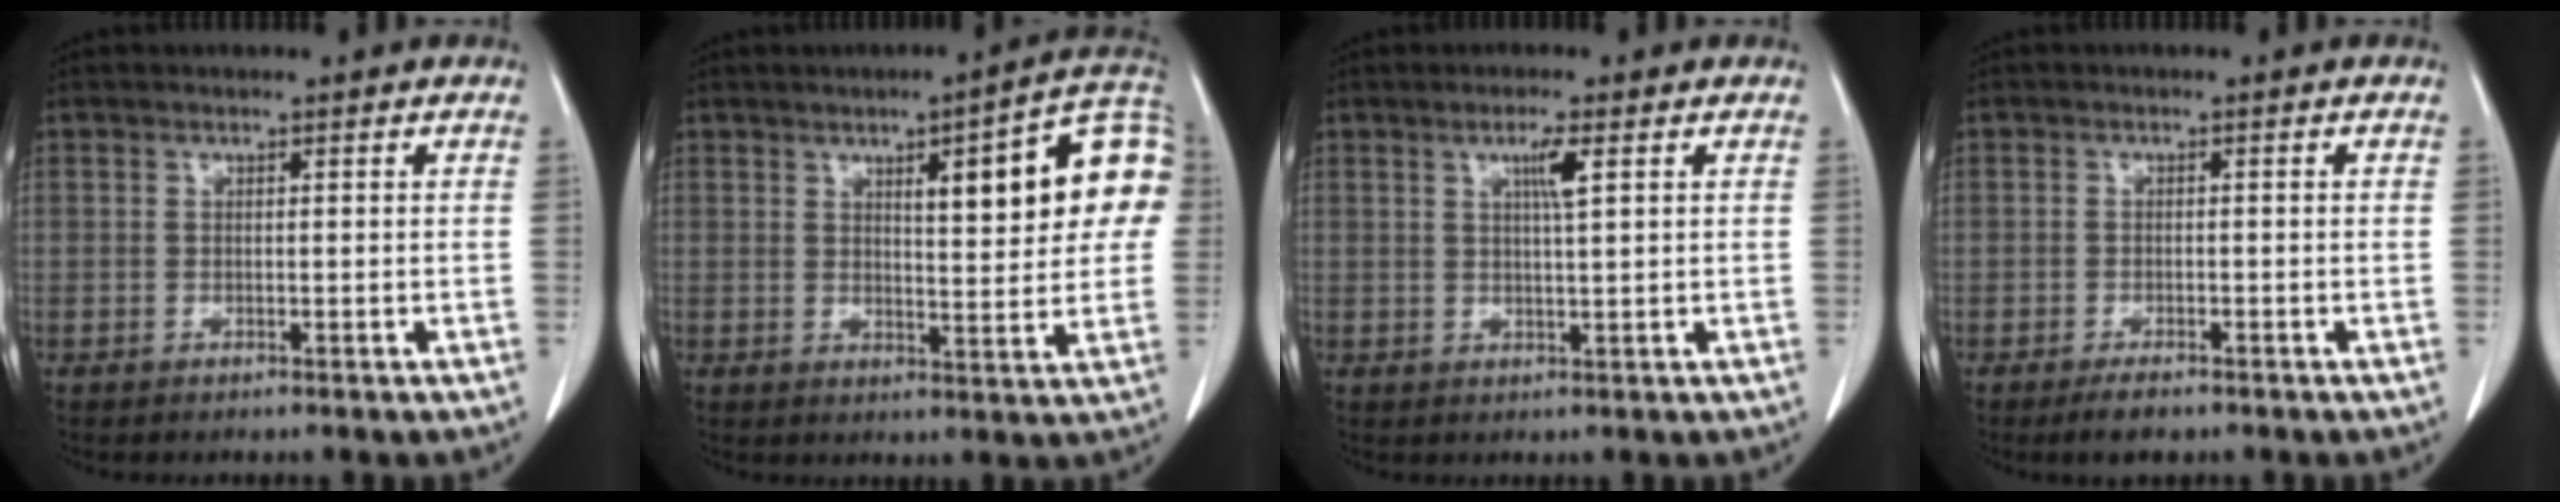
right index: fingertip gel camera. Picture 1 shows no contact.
{"total": 14.1, "force": [3.5, 2.8, 13.3], "torque": [-0.169, 0.027, 0.041]}
{"total": 3.1, "force": [1.2, -0.2, 2.9], "torque": [-0.053, -0.002, 0.021]}
{"total": 2.6, "force": [-1.9, 1.0, 1.4], "torque": [-0.030, -0.003, -0.028]}